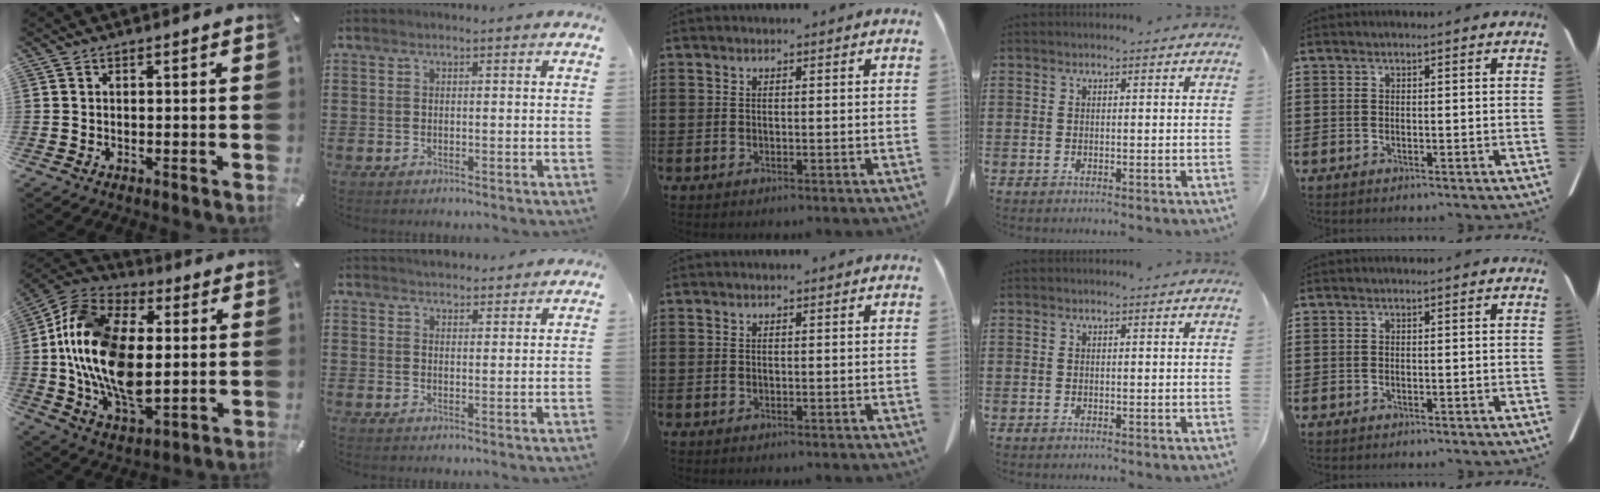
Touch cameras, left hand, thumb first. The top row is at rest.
{"thumb": {"total": 20.8, "force": [0.3, 13.5, 15.8], "torque": [-0.364, 0.001, 0.003]}, "index": {"total": 2.9, "force": [2.9, 0.2, -0.2], "torque": [-0.005, -0.006, 0.053]}}